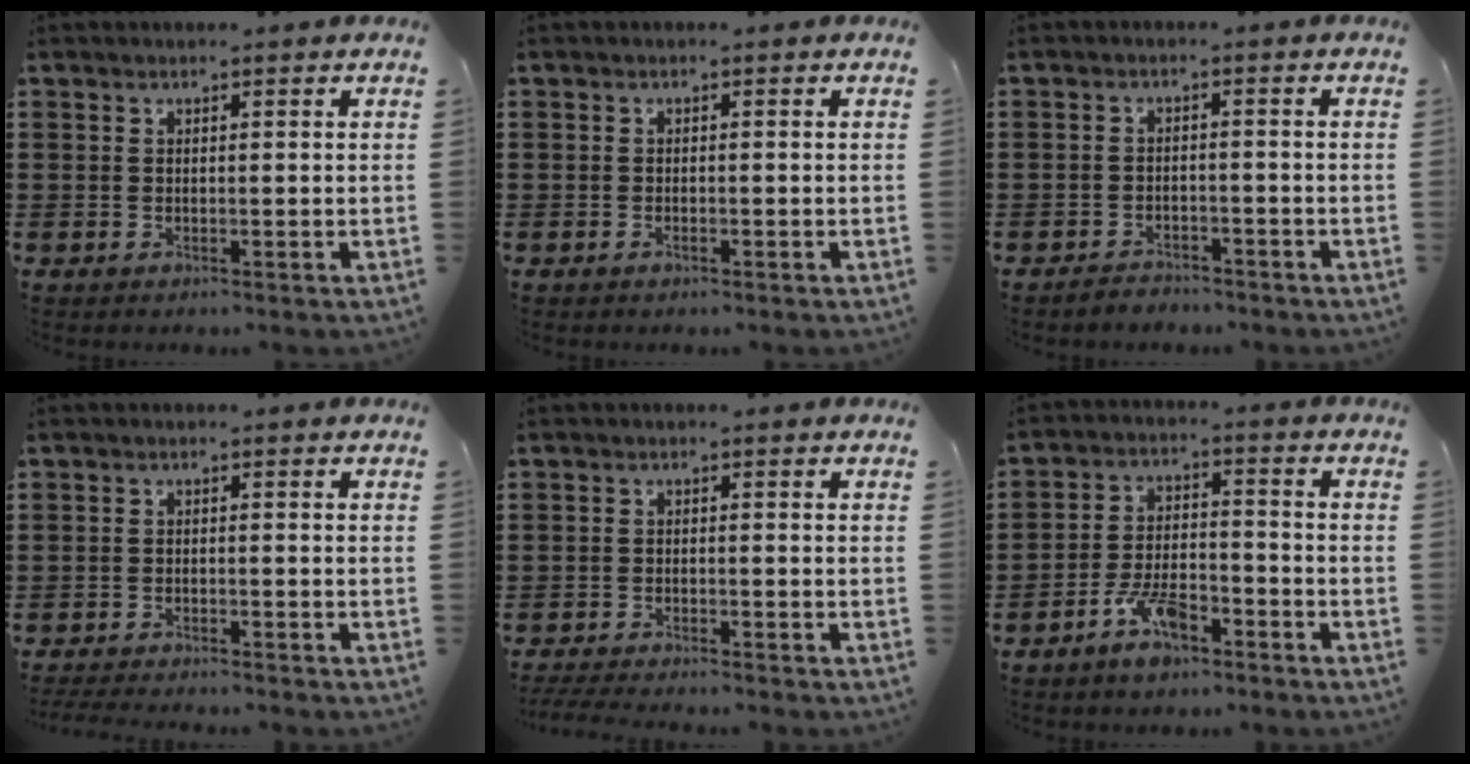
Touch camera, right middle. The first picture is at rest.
{"total": 0.6, "force": [-0.4, 0.2, 0.5], "torque": [-0.012, -0.004, -0.006]}
{"total": 2.5, "force": [-2.4, 0.6, -0.2], "torque": [-0.004, 0.003, -0.055]}
{"total": 2.1, "force": [-2.1, -0.1, 0.3], "torque": [-0.007, 0.000, -0.043]}
{"total": 2.5, "force": [-2.4, 0.0, 0.6], "torque": [-0.017, -0.003, -0.051]}
{"total": 6.7, "force": [-4.7, 2.4, 4.1], "torque": [-0.084, 0.011, -0.089]}